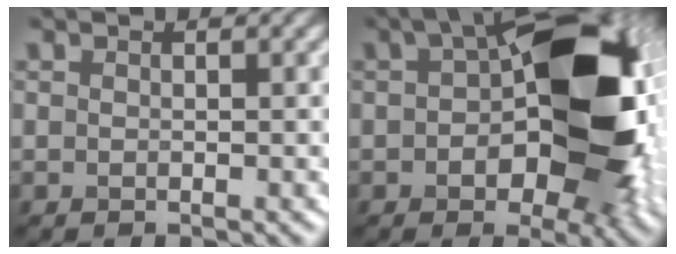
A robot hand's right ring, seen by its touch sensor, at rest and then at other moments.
{"total": 15.8, "force": [0.8, 8.4, 13.3], "torque": [-0.176, 0.012, 0.009]}